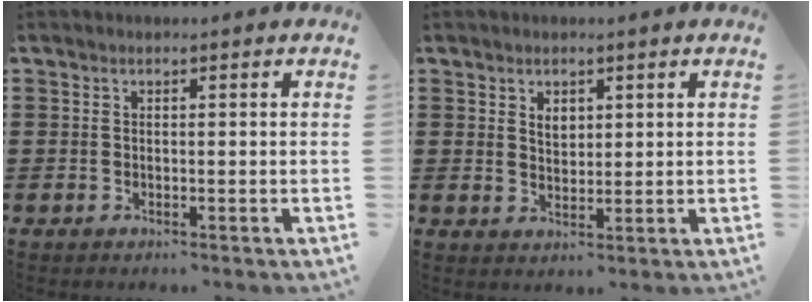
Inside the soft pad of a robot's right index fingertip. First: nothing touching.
{"total": 2.1, "force": [1.2, 1.4, 1.0], "torque": [-0.024, 0.004, 0.022]}